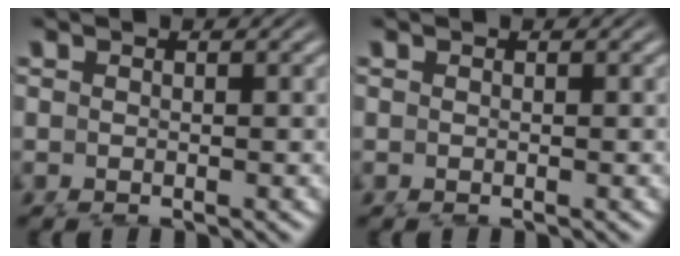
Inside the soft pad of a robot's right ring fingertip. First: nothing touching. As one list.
[{"total": 0.0}]